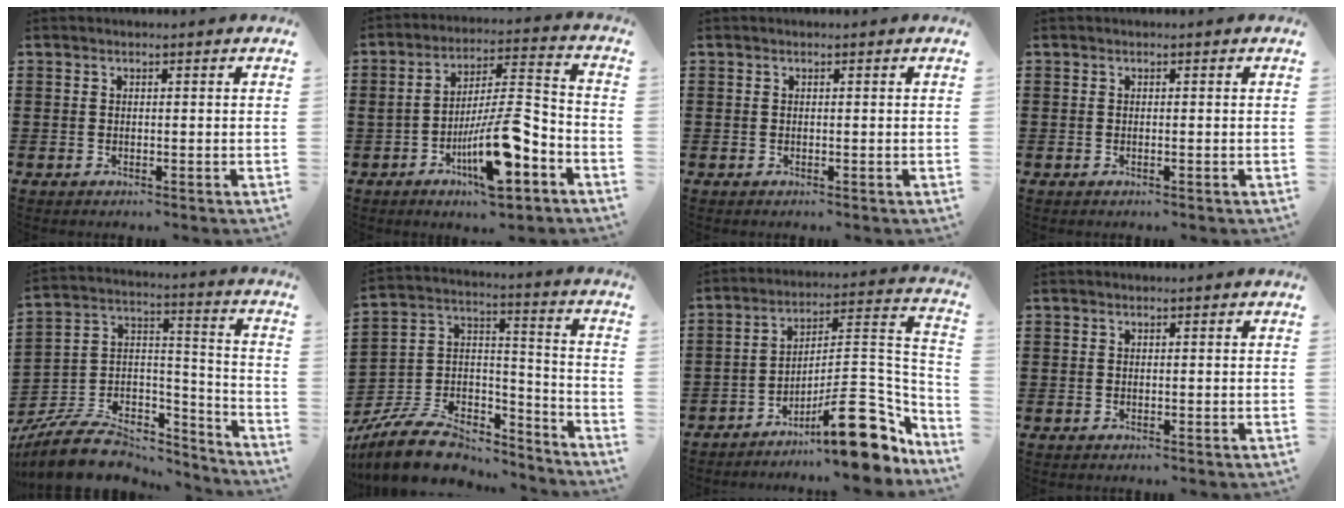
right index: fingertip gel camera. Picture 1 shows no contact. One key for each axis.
{"total": 13.0, "fx": -6.0, "fy": 3.1, "fz": 11.1, "tx": -0.194, "ty": 0.010, "tz": -0.108}
{"total": 0.0}
{"total": 0.0}
{"total": 8.8, "fx": -6.6, "fy": 4.5, "fz": 3.8, "tx": -0.088, "ty": 0.009, "tz": -0.125}
{"total": 10.6, "fx": -8.1, "fy": 4.6, "fz": 5.0, "tx": -0.116, "ty": 0.019, "tz": -0.156}
{"total": 17.1, "fx": -9.7, "fy": 4.9, "fz": 13.2, "tx": -0.161, "ty": 0.032, "tz": -0.157}
{"total": 0.0}